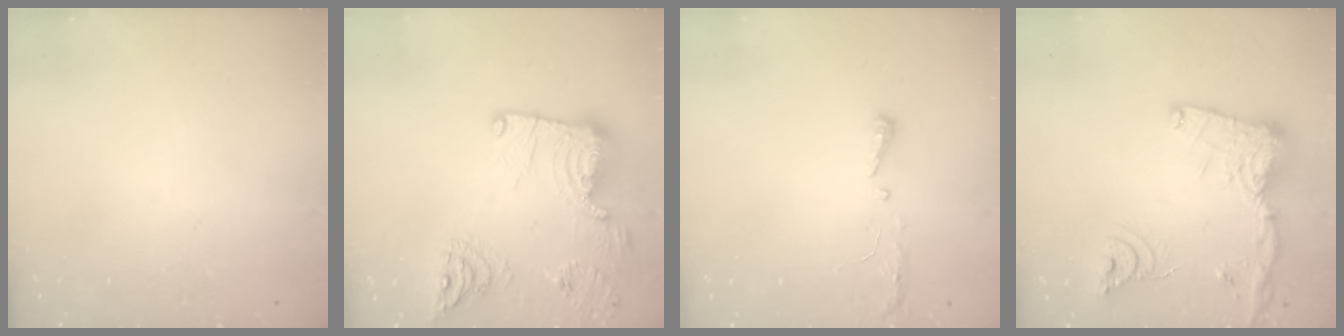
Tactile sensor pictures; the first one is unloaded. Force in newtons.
{"total": 19.2, "press": 19.2, "slide": 1.1}
{"total": 4.1, "press": 4.0, "slide": 0.6}
{"total": 18.5, "press": 18.4, "slide": 1.7}